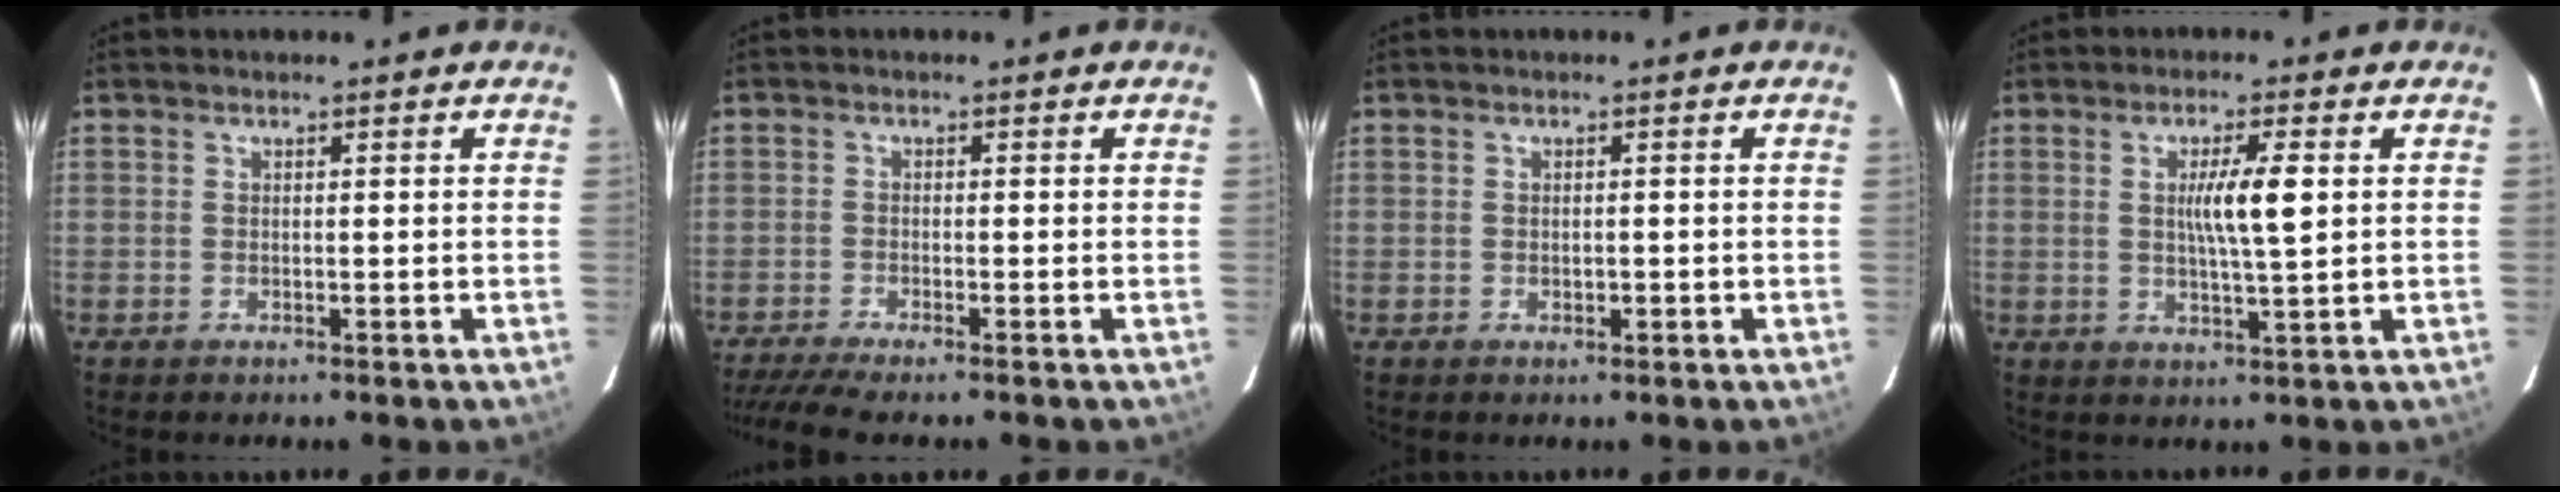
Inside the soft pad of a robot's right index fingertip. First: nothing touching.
{"total": 5.7, "force": [-4.8, -0.4, 3.0], "torque": [-0.051, -0.014, -0.082]}
{"total": 0.9, "force": [-0.2, 0.6, 0.6], "torque": [-0.013, 0.001, 0.001]}
{"total": 6.1, "force": [1.0, 0.1, 6.0], "torque": [-0.106, -0.003, 0.017]}